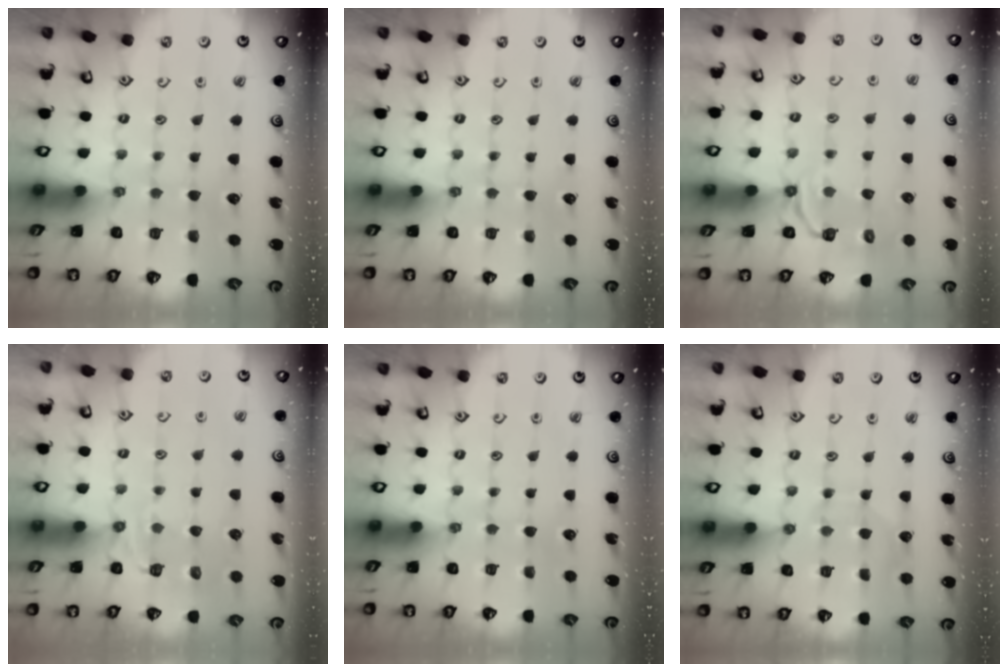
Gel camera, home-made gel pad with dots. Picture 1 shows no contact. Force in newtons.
{"total": 0.0}
{"total": 3.5, "press": 2.9, "slide": 2.0}
{"total": 3.6, "press": 2.8, "slide": 2.1}
{"total": 0.0}
{"total": 3.8, "press": 3.8, "slide": 0.4}